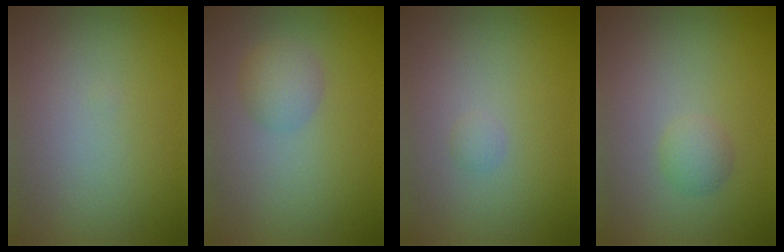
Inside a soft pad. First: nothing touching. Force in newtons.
{"total": 2.3, "press": 2.3, "slide": 0.0}
{"total": 0.6, "press": 0.6, "slide": 0.0}
{"total": 1.4, "press": 1.4, "slide": 0.0}